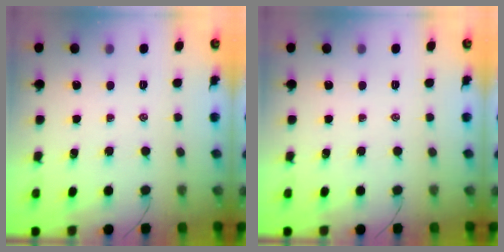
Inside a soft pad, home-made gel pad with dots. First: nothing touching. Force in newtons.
{"total": 0.0}